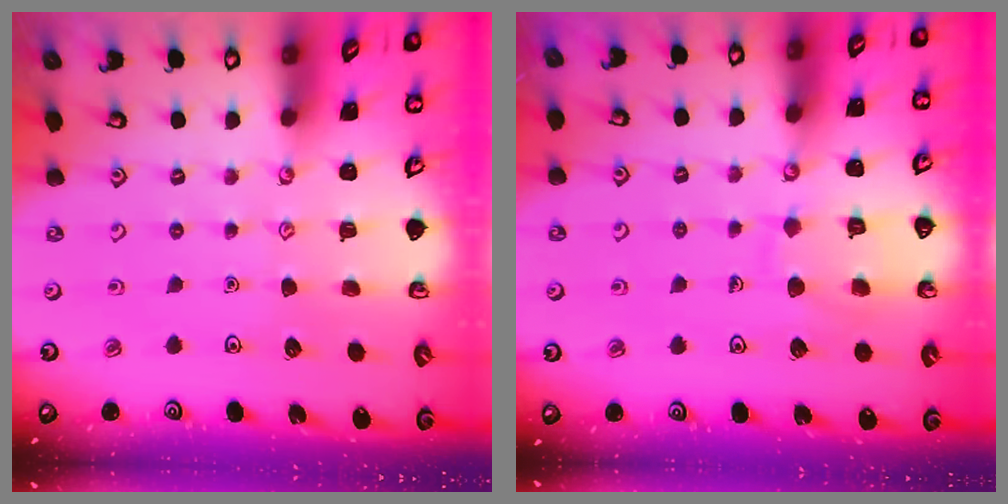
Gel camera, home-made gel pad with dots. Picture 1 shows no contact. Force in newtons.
{"total": 8.3, "press": 8.3, "slide": 0.8}